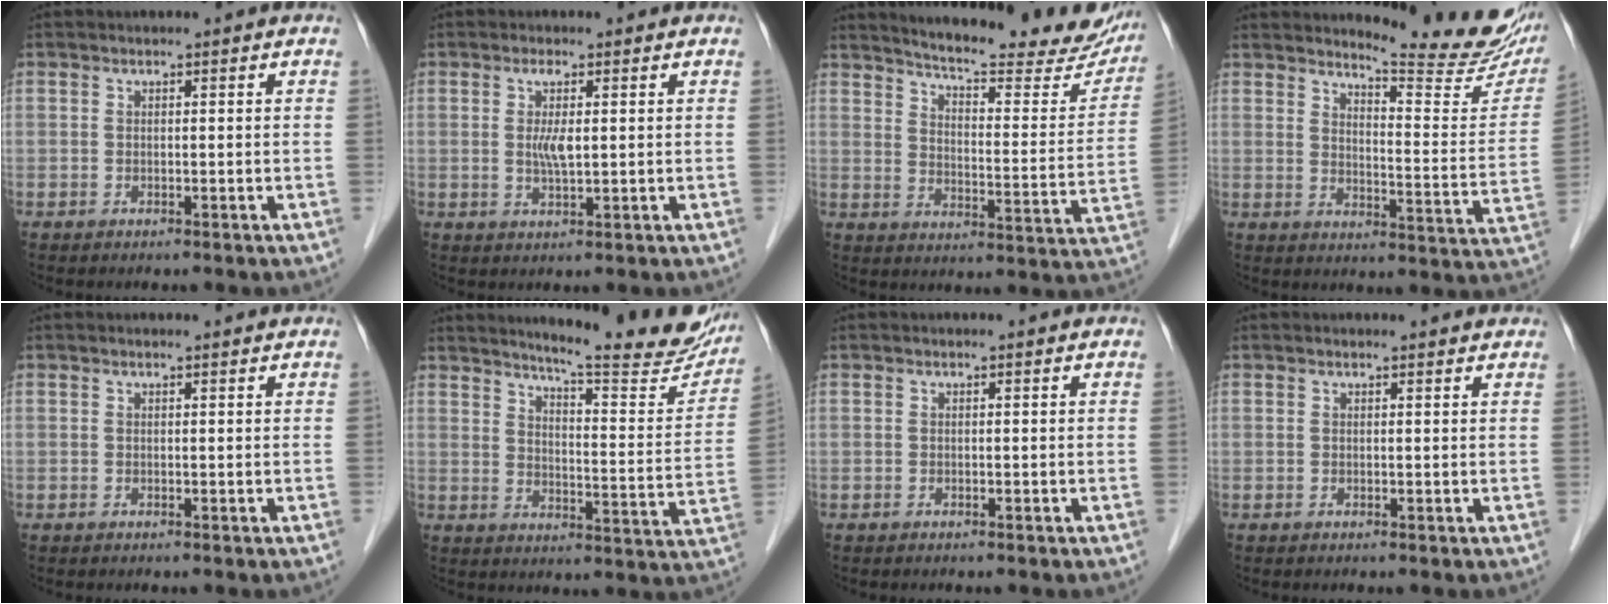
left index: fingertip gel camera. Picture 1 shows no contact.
{"total": 3.3, "force": [0.4, 0.6, 3.2], "torque": [-0.064, -0.001, 0.011]}
{"total": 23.4, "force": [21.1, 3.5, 9.6], "torque": [-0.132, -0.061, 0.259]}
{"total": 16.2, "force": [14.9, 1.2, 6.3], "torque": [-0.083, -0.085, 0.173]}
{"total": 1.2, "force": [1.2, -0.1, 0.1], "torque": [-0.012, 0.002, 0.014]}
{"total": 20.7, "force": [18.4, 1.7, 9.1], "torque": [-0.119, -0.069, 0.224]}
{"total": 0.0}
{"total": 3.0, "force": [2.9, 0.4, 0.4], "torque": [-0.013, 0.005, 0.025]}